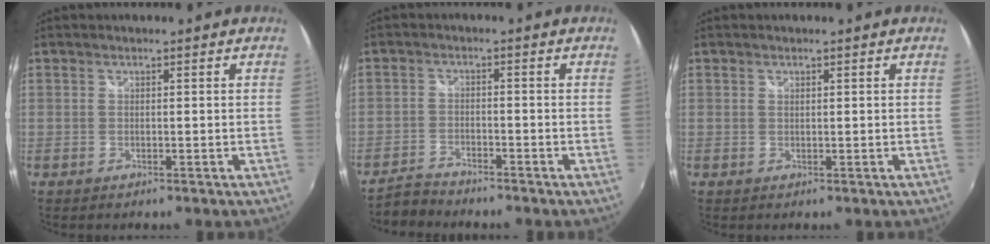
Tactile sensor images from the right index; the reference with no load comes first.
{"total": 4.5, "force": [-4.3, 1.0, 0.7], "torque": [-0.032, -0.002, -0.084]}
{"total": 0.6, "force": [0.4, 0.3, 0.2], "torque": [-0.003, 0.001, 0.007]}